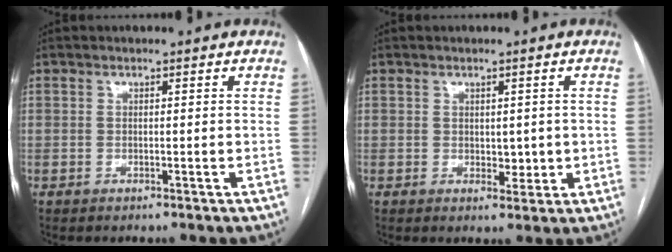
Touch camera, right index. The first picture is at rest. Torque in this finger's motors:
{"motor_torque": [0.79, 0.83, 0.00, 0.03]}